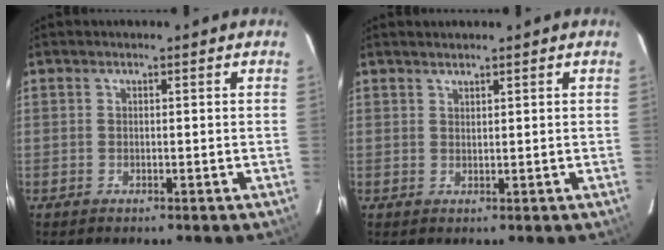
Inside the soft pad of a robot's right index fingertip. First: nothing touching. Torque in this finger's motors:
{"motor_torque": [-0.05, 0.00, 0.04, 0.00]}